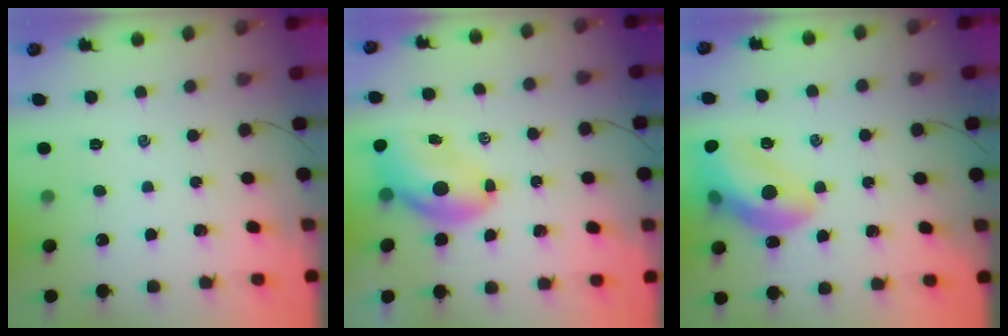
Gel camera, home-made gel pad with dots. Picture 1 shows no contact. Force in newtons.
{"total": 7.6, "press": 7.3, "slide": 2.1}
{"total": 16.3, "press": 16.1, "slide": 2.3}